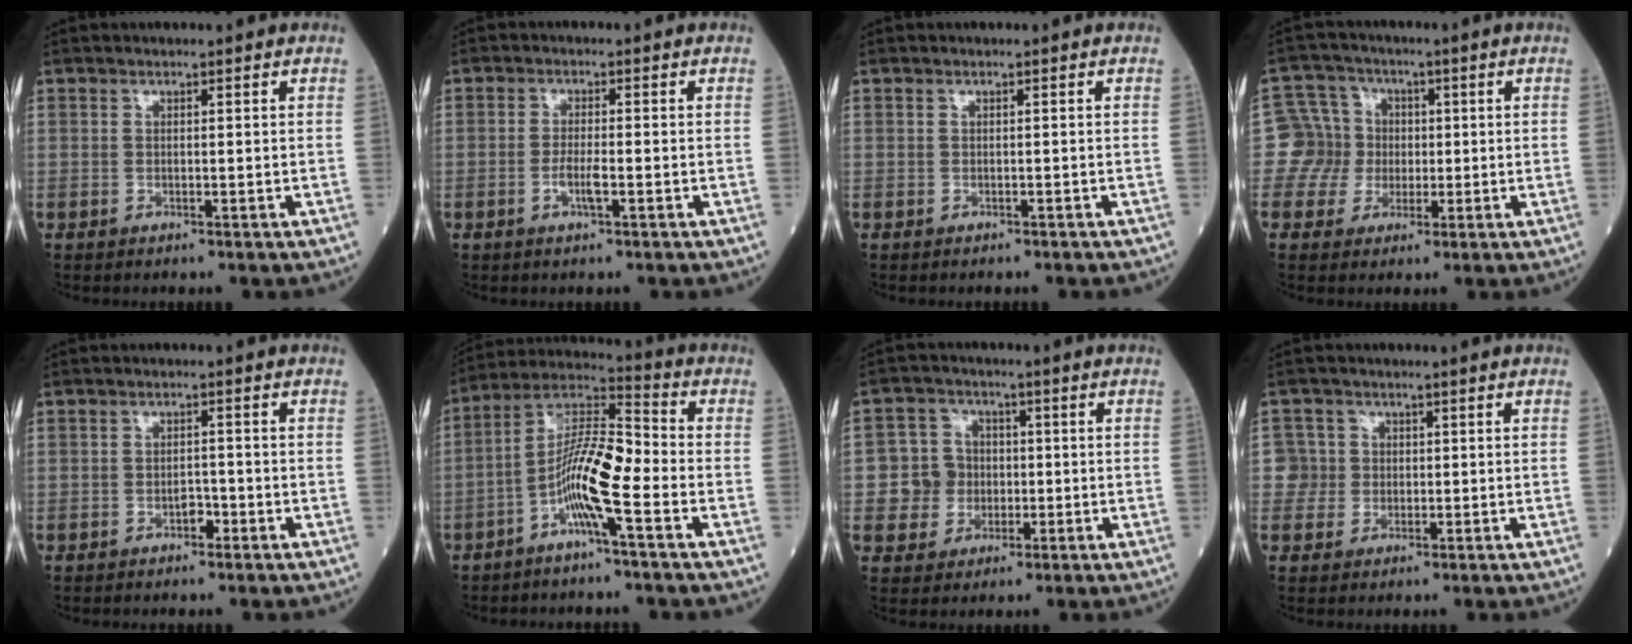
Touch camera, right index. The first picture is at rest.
{"total": 2.7, "force": [-1.0, 0.3, 2.5], "torque": [-0.053, -0.002, -0.021]}
{"total": 1.0, "force": [-0.9, 0.3, 0.5], "torque": [-0.012, -0.002, -0.008]}
{"total": 6.7, "force": [-0.2, 6.6, 0.2], "torque": [0.001, 0.026, -0.002]}
{"total": 1.8, "force": [-1.1, 0.9, 1.1], "torque": [-0.013, 0.005, -0.019]}
{"total": 10.7, "force": [-4.0, 1.1, 9.9], "torque": [-0.198, 0.019, -0.080]}
{"total": 6.5, "force": [-0.7, 6.3, 1.3], "torque": [-0.030, 0.019, -0.008]}
{"total": 3.4, "force": [0.0, 3.3, -0.4], "torque": [0.023, 0.009, -0.002]}